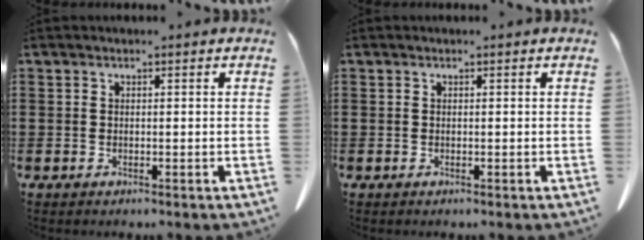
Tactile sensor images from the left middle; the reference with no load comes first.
{"total": 0.0}